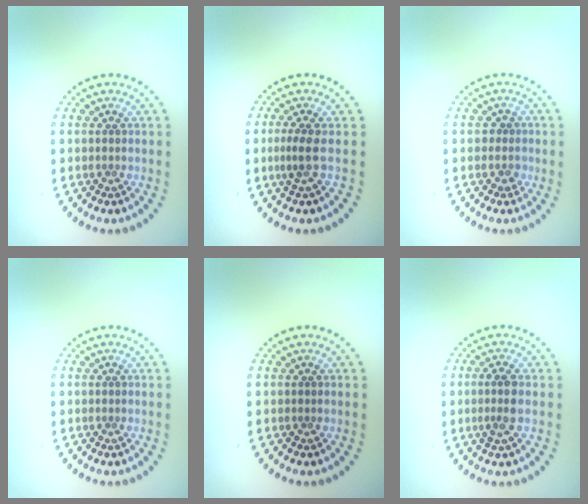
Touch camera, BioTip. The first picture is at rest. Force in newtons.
{"total": 1.8, "press": 1.3, "slide": 1.3}
{"total": 1.3, "press": 1.0, "slide": 0.7}
{"total": 0.0}
{"total": 0.0}
{"total": 2.1, "press": 2.0, "slide": 0.8}